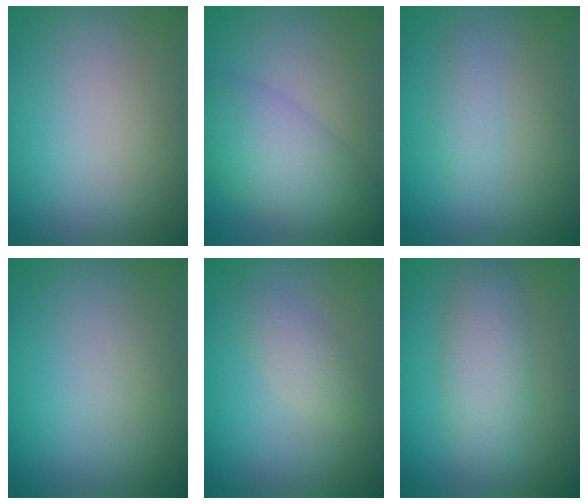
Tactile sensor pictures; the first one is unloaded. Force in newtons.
{"total": 5.9, "press": 5.9, "slide": 0.1}
{"total": 1.4, "press": 1.4, "slide": 0.1}
{"total": 0.0}
{"total": 2.0, "press": 2.0, "slide": 0.1}
{"total": 3.8, "press": 3.8, "slide": 0.1}